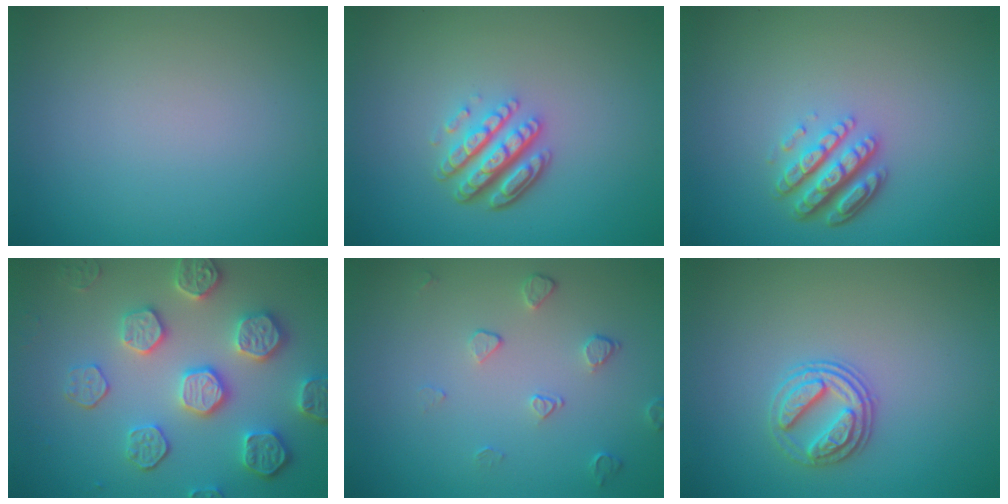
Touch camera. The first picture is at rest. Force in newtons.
{"total": 4.9, "press": 3.4, "slide": 3.4}
{"total": 4.4, "press": 3.2, "slide": 3.0}
{"total": 5.6, "press": 5.1, "slide": 2.2}
{"total": 1.6, "press": 1.1, "slide": 1.2}
{"total": 2.7, "press": 2.6, "slide": 0.9}